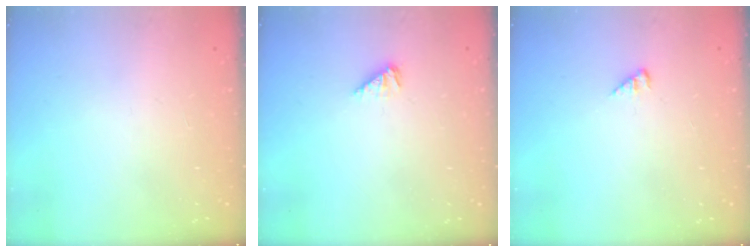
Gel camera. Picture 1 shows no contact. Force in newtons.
{"total": 3.4, "press": 3.3, "slide": 0.5}
{"total": 2.2, "press": 2.2, "slide": 0.2}